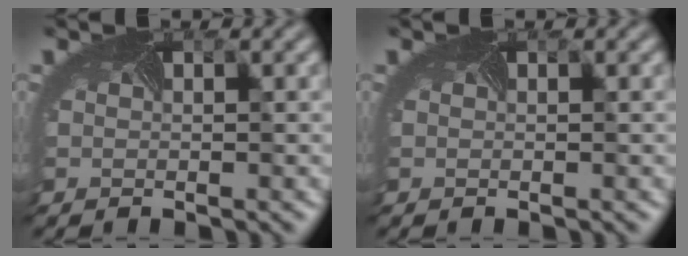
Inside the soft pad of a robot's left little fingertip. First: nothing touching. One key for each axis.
{"total": 0.0}